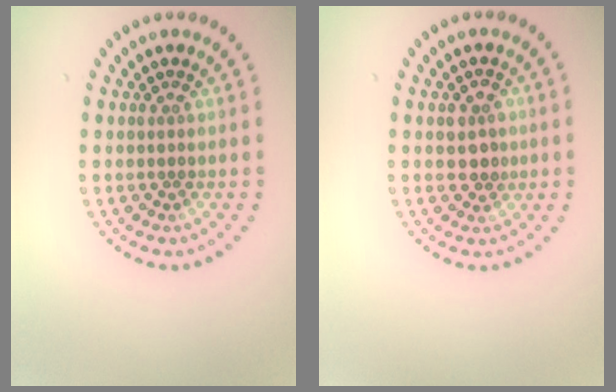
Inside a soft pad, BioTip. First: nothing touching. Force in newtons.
{"total": 2.1, "press": 2.0, "slide": 0.4}